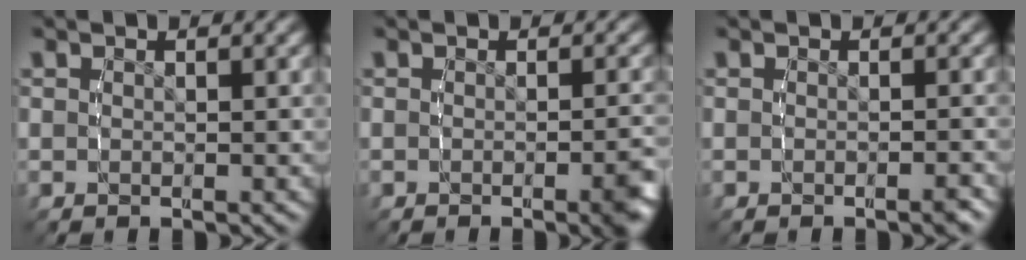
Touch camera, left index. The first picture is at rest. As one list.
[{"total": 2.1, "force": [-1.0, 0.4, 1.8], "torque": [-0.016, 0.007, -0.025]}, {"total": 0.7, "force": [-0.6, 0.0, 0.3], "torque": [-0.002, 0.010, -0.019]}]